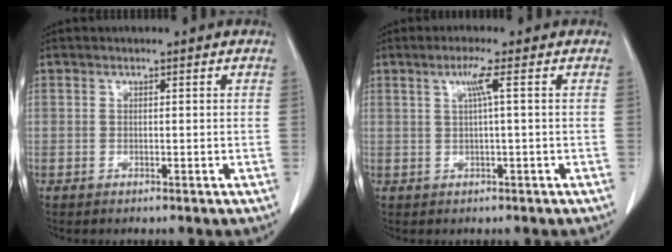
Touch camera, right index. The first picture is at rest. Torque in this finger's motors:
{"motor_torque": [0.24, 0.02, 0.11, 0.03]}